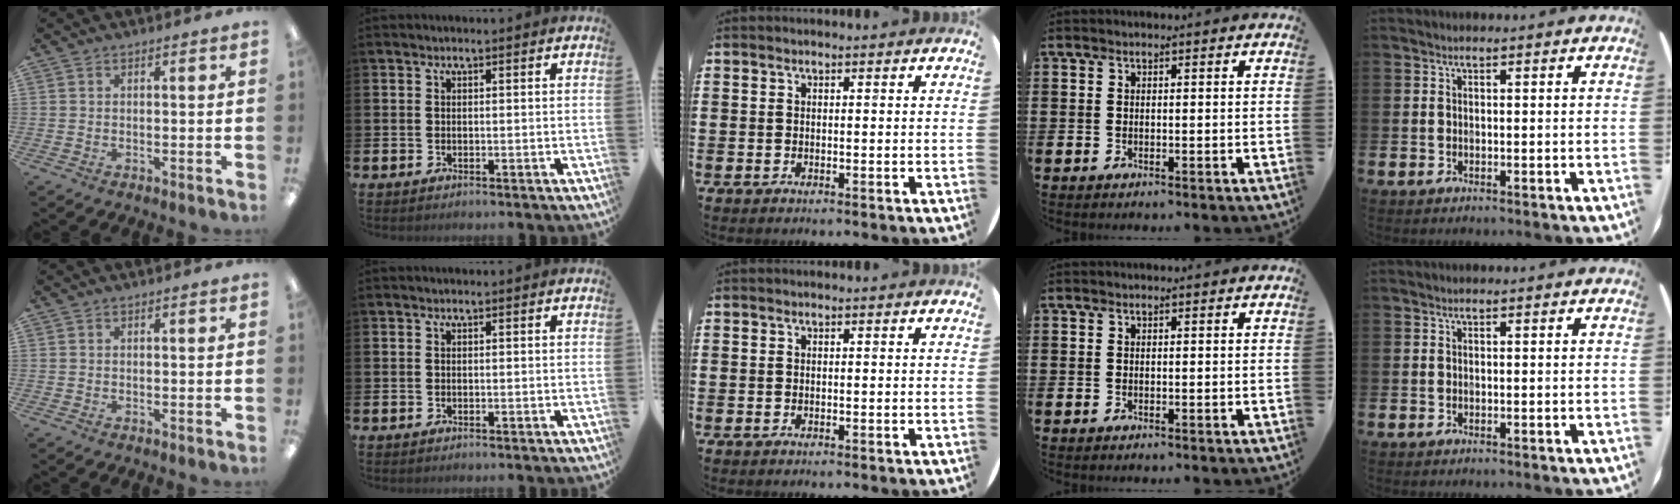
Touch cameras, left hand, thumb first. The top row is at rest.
{}